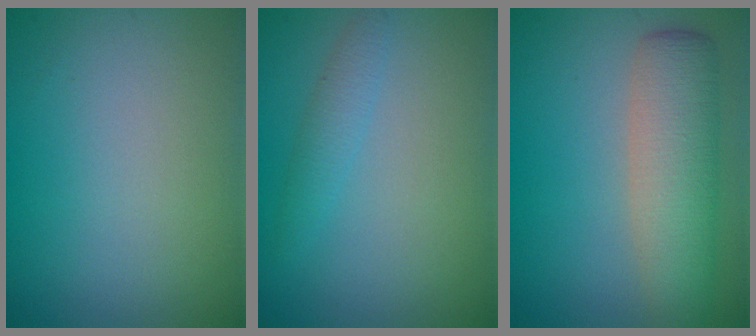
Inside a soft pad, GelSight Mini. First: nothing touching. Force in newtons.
{"total": 1.5, "press": 1.5, "slide": 0.1}
{"total": 5.5, "press": 5.5, "slide": 0.2}